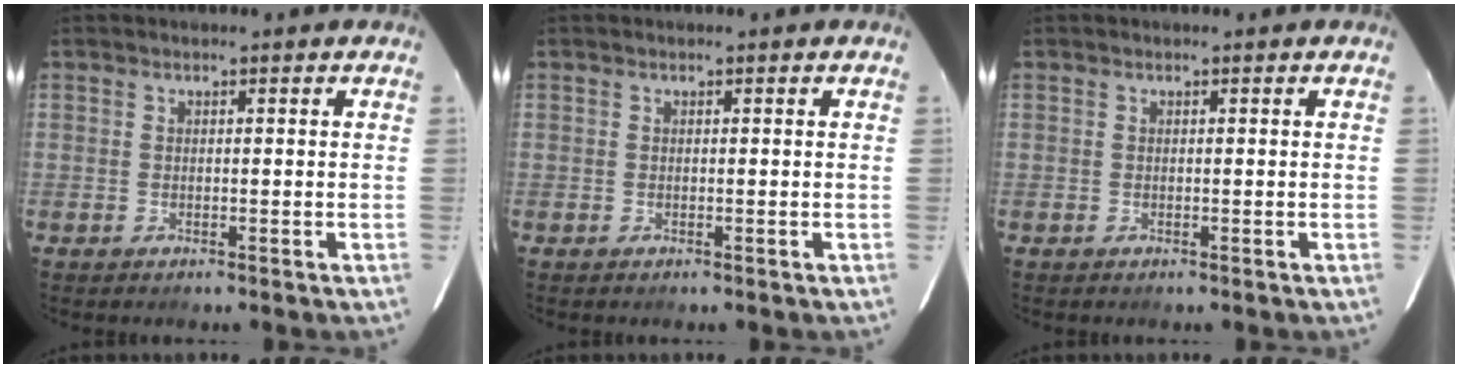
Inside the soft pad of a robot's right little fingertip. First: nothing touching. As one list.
[{"total": 0.0}, {"total": 0.0}]